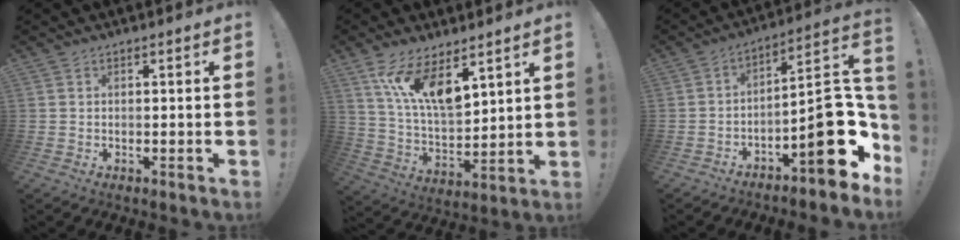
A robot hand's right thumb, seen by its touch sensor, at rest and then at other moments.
{"total": 14.0, "force": [8.9, 5.4, 9.3], "torque": [-0.175, -0.051, 0.164]}
{"total": 19.6, "force": [-5.6, 7.4, 17.3], "torque": [-0.210, 0.030, -0.075]}